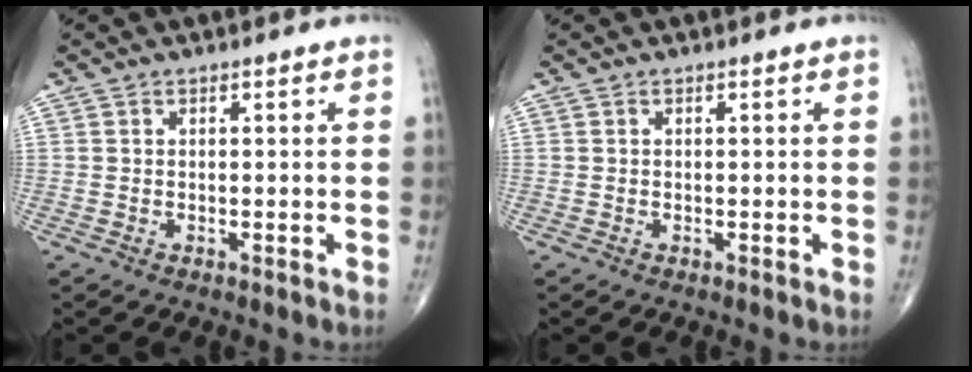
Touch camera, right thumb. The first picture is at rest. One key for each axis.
{"total": 0.0}